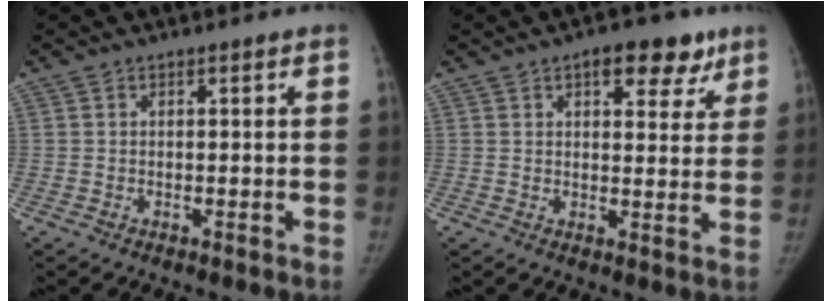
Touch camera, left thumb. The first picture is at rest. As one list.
[{"total": 9.1, "force": [5.2, 4.7, 5.8], "torque": [-0.037, -0.017, 0.065]}]